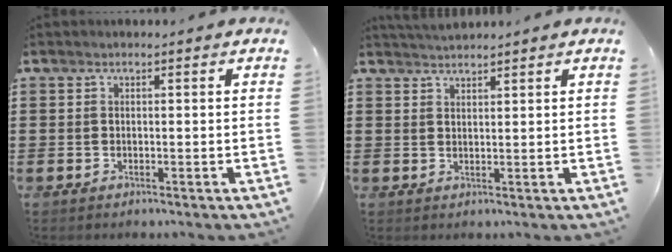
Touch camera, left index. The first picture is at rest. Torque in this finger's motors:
{"motor_torque": [0.03, 0.24, -0.02, 0.01]}